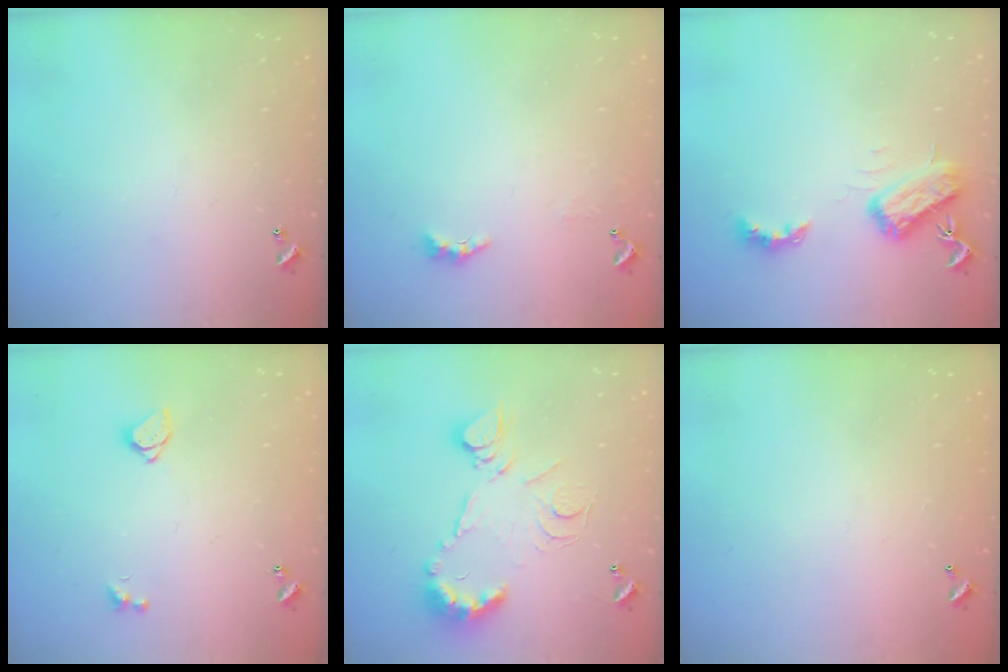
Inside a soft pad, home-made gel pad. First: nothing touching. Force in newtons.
{"total": 2.2, "press": 2.1, "slide": 0.7}
{"total": 5.7, "press": 5.7, "slide": 0.5}
{"total": 1.5, "press": 1.5, "slide": 0.2}
{"total": 14.0, "press": 13.9, "slide": 1.6}
{"total": 3.0, "press": 3.0, "slide": 0.1}